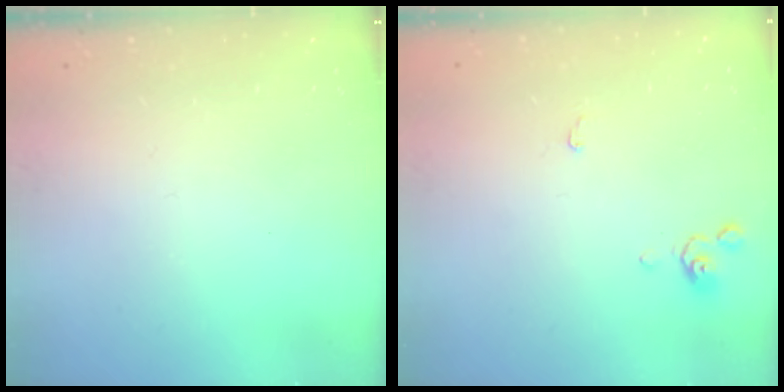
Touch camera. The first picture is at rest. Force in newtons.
{"total": 0.7, "press": 0.6, "slide": 0.3}